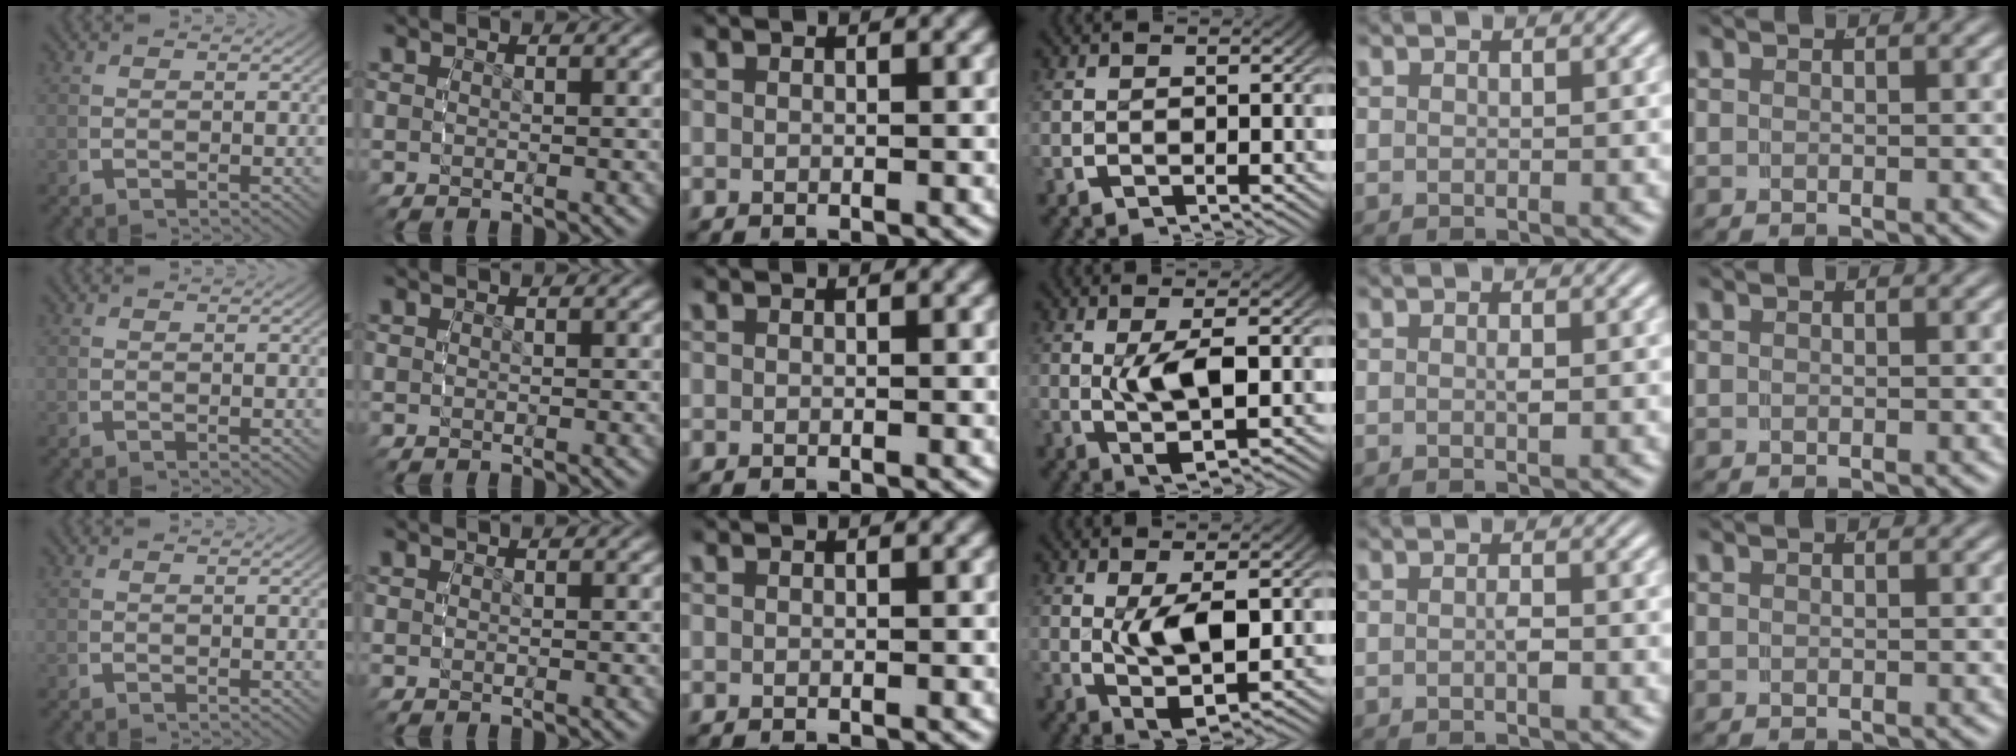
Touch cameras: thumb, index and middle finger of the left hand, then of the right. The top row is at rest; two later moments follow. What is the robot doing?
{"motion": "grasp_and_lifting", "object": "camera"}